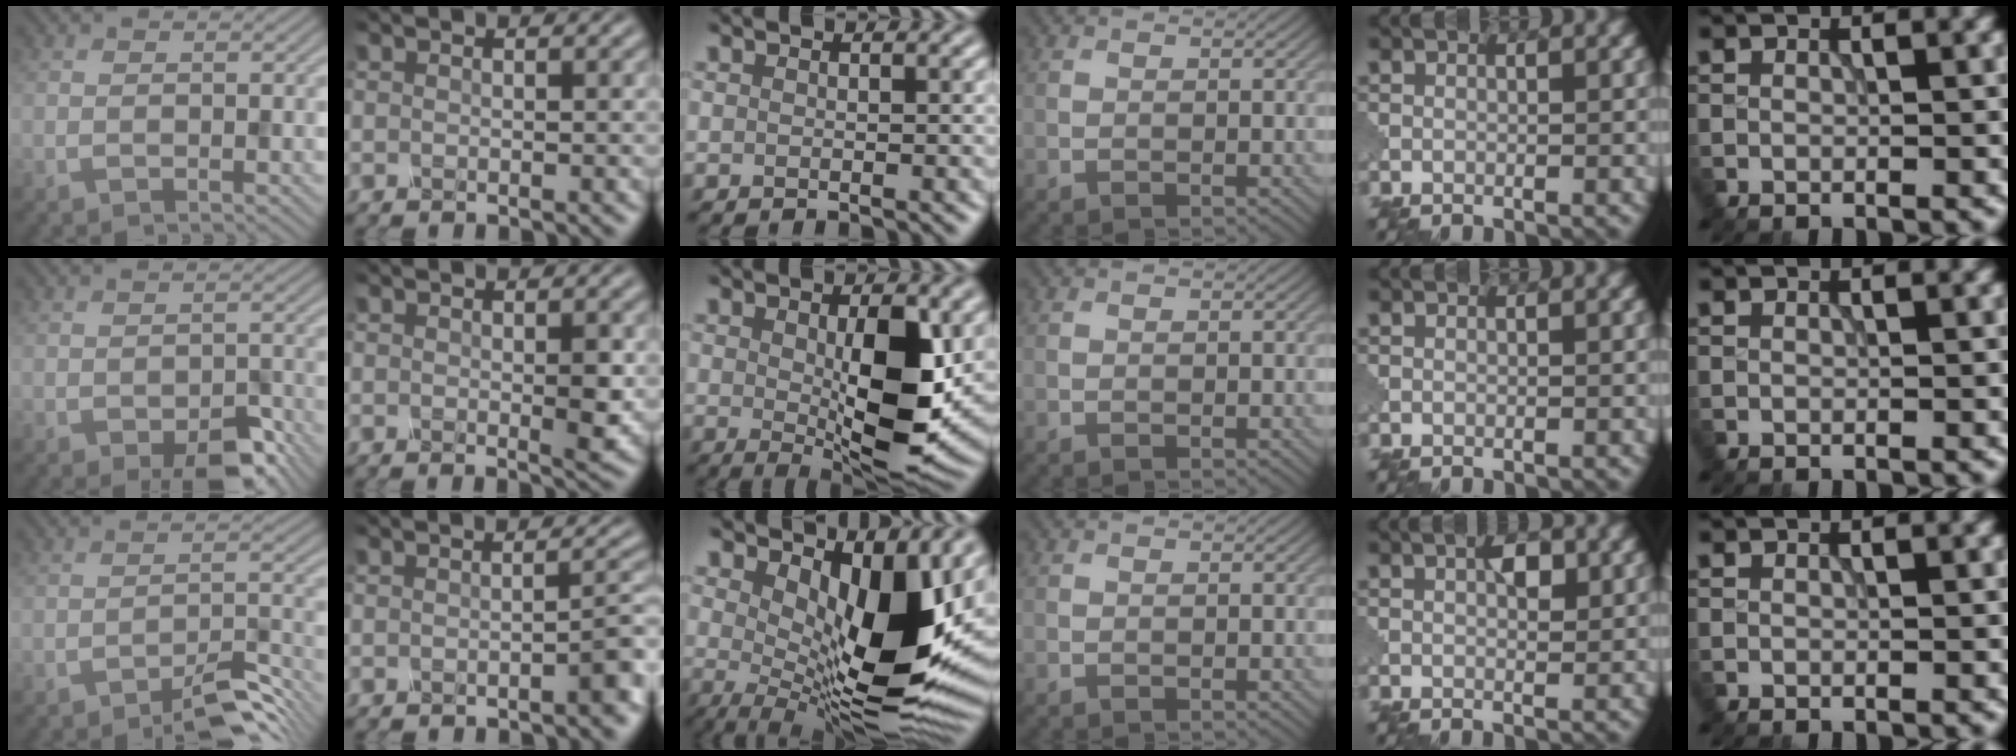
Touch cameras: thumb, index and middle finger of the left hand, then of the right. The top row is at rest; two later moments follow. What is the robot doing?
{"motion": "press", "object": "mechanical pencil"}